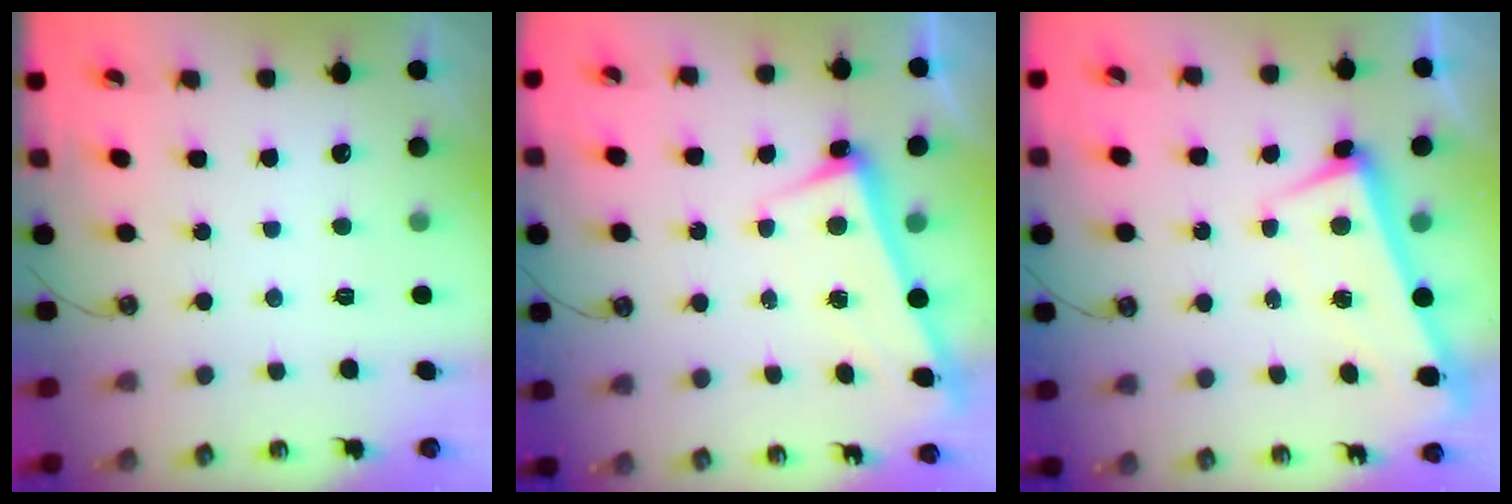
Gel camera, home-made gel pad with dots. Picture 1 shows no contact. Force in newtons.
{"total": 2.6, "press": 2.5, "slide": 0.7}
{"total": 1.9, "press": 1.3, "slide": 1.4}